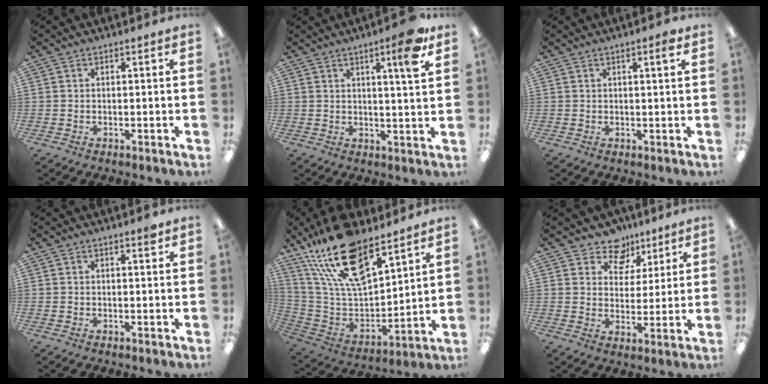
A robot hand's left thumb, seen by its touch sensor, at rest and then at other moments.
{"total": 7.5, "force": [4.5, 0.8, 6.0], "torque": [-0.087, -0.017, 0.065]}
{"total": 2.0, "force": [1.3, 0.1, 1.5], "torque": [-0.026, -0.001, 0.020]}
{"total": 1.3, "force": [1.0, 0.3, 0.8], "torque": [-0.002, -0.006, 0.013]}
{"total": 22.9, "force": [16.0, 9.6, 13.2], "torque": [-0.251, -0.090, 0.285]}
{"total": 9.0, "force": [6.6, 5.8, 1.8], "torque": [-0.032, -0.045, 0.122]}